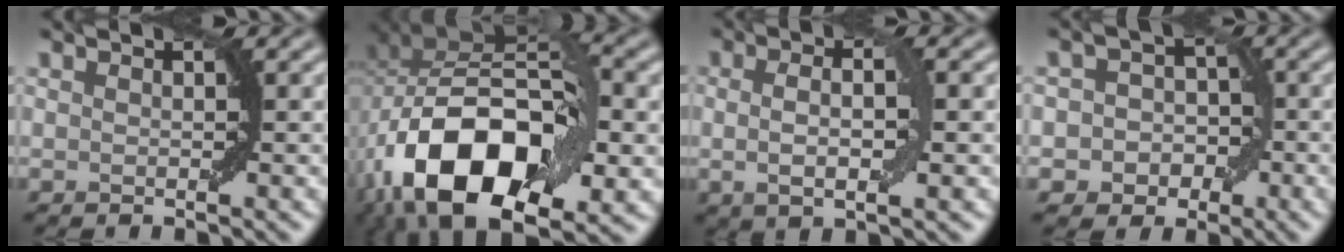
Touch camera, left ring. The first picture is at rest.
{"total": 15.1, "force": [-4.7, 8.9, 11.3], "torque": [-0.189, 0.006, -0.093]}
{"total": 3.9, "force": [0.2, 1.0, 3.8], "torque": [-0.072, 0.000, 0.002]}
{"total": 4.9, "force": [-1.3, 4.5, 1.6], "torque": [0.001, 0.022, -0.039]}